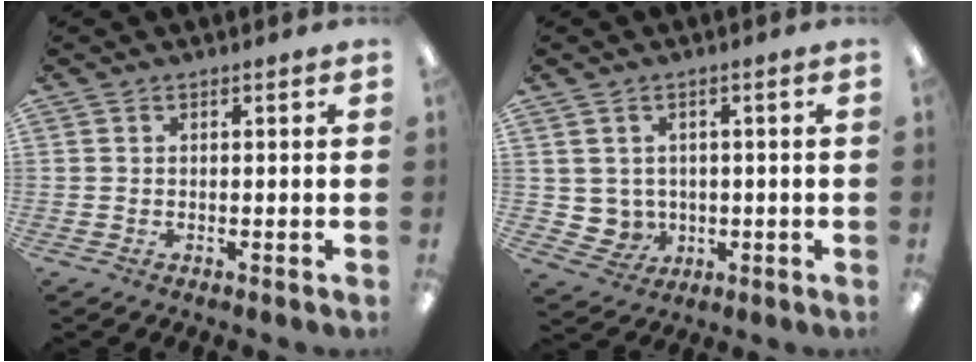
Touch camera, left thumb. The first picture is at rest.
{"total": 4.3, "force": [1.4, 4.1, 0.4], "torque": [-0.015, -0.005, 0.030]}